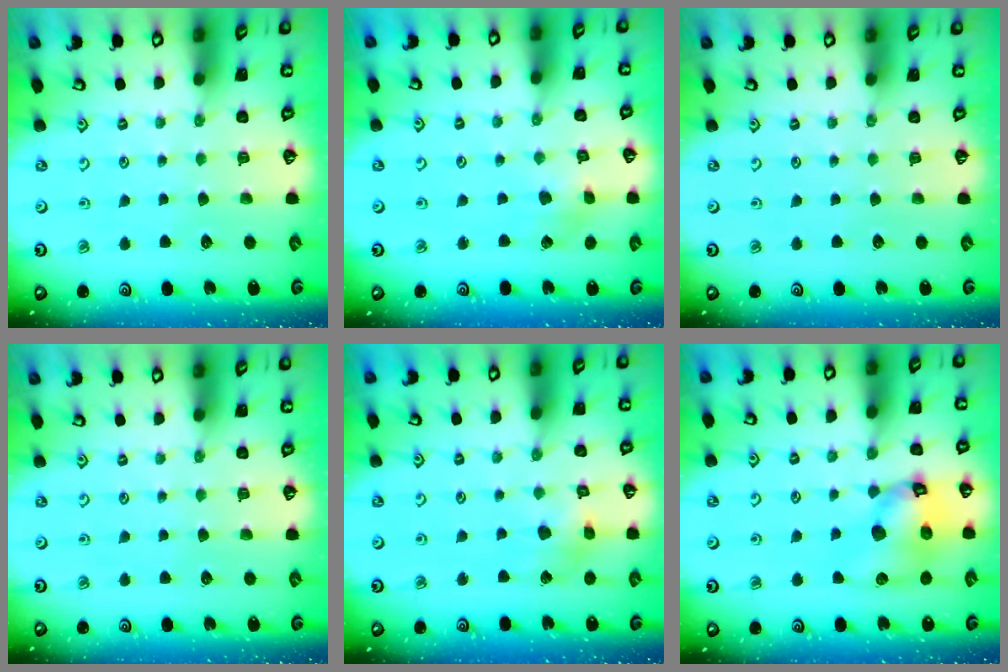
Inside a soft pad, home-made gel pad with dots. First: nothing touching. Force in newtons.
{"total": 2.9, "press": 2.9, "slide": 0.1}
{"total": 0.0}
{"total": 0.0}
{"total": 6.9, "press": 6.8, "slide": 0.8}
{"total": 13.6, "press": 13.5, "slide": 1.8}